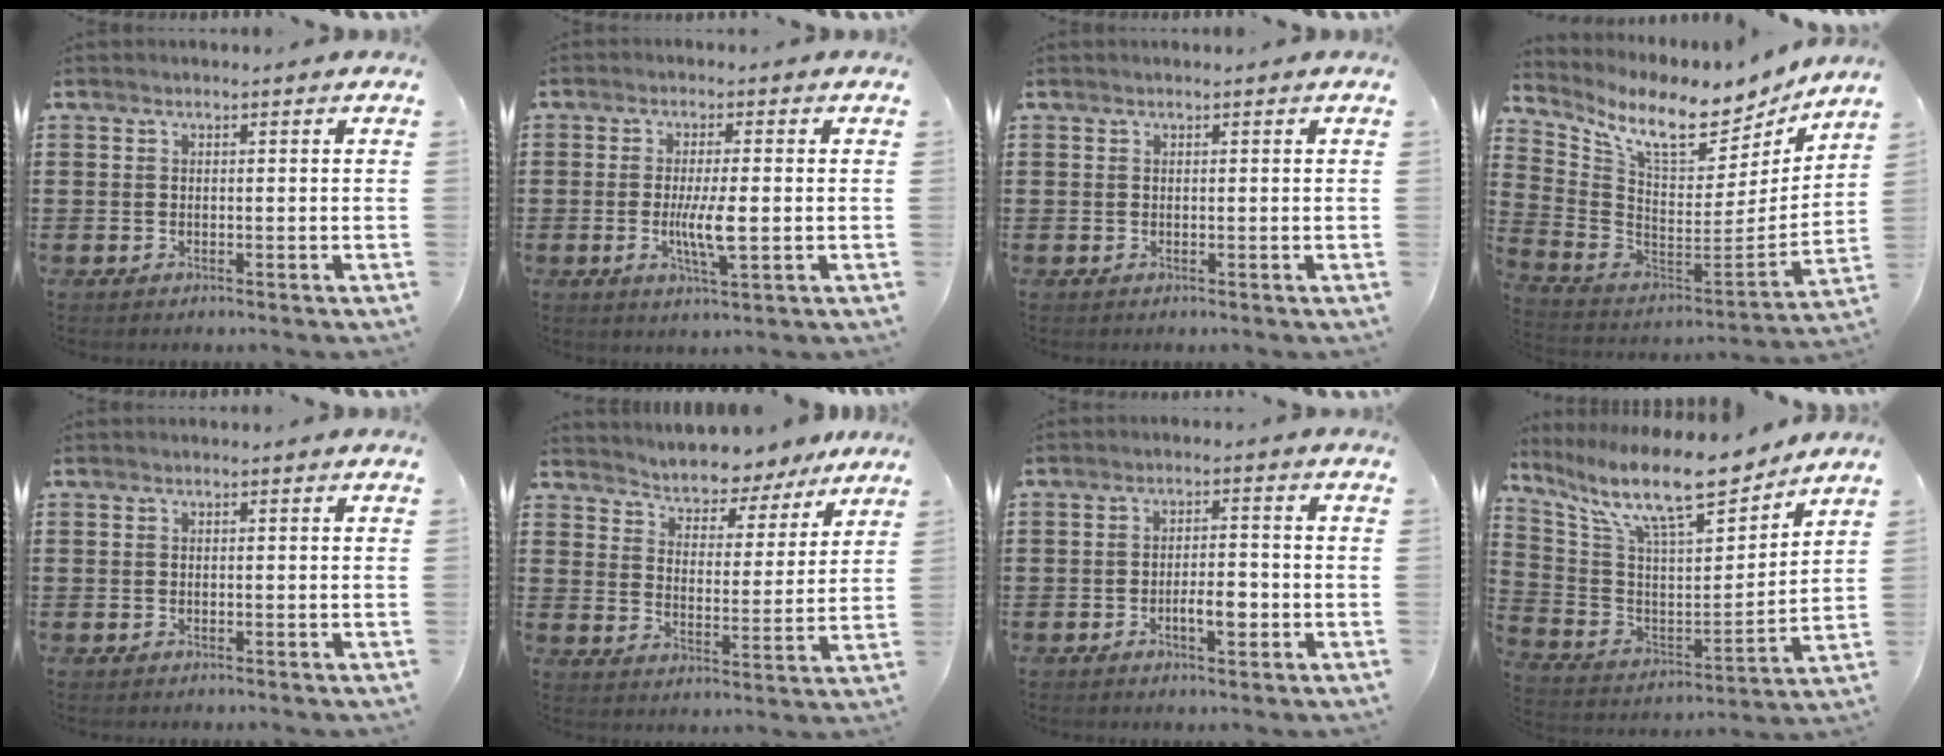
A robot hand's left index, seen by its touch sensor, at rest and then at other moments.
{"total": 5.9, "force": [-0.6, 1.0, 5.8], "torque": [-0.112, -0.006, -0.016]}
{"total": 0.0}
{"total": 9.7, "force": [7.4, 2.9, 5.6], "torque": [-0.130, -0.059, 0.122]}
{"total": 0.0}
{"total": 4.6, "force": [4.5, 0.5, -0.5], "torque": [-0.021, -0.038, 0.075]}
{"total": 4.2, "force": [-1.5, 1.7, 3.6], "torque": [-0.055, 0.004, -0.028]}
{"total": 14.5, "force": [11.4, 2.9, 8.5], "torque": [-0.189, -0.068, 0.193]}